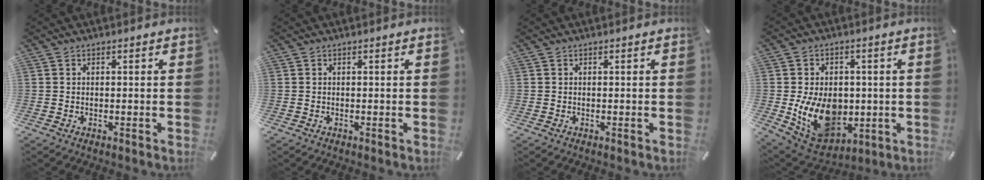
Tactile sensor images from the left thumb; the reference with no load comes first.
{"total": 0.0}
{"total": 0.0}
{"total": 14.8, "force": [-1.8, 11.1, 9.6], "torque": [-0.191, 0.001, -0.025]}